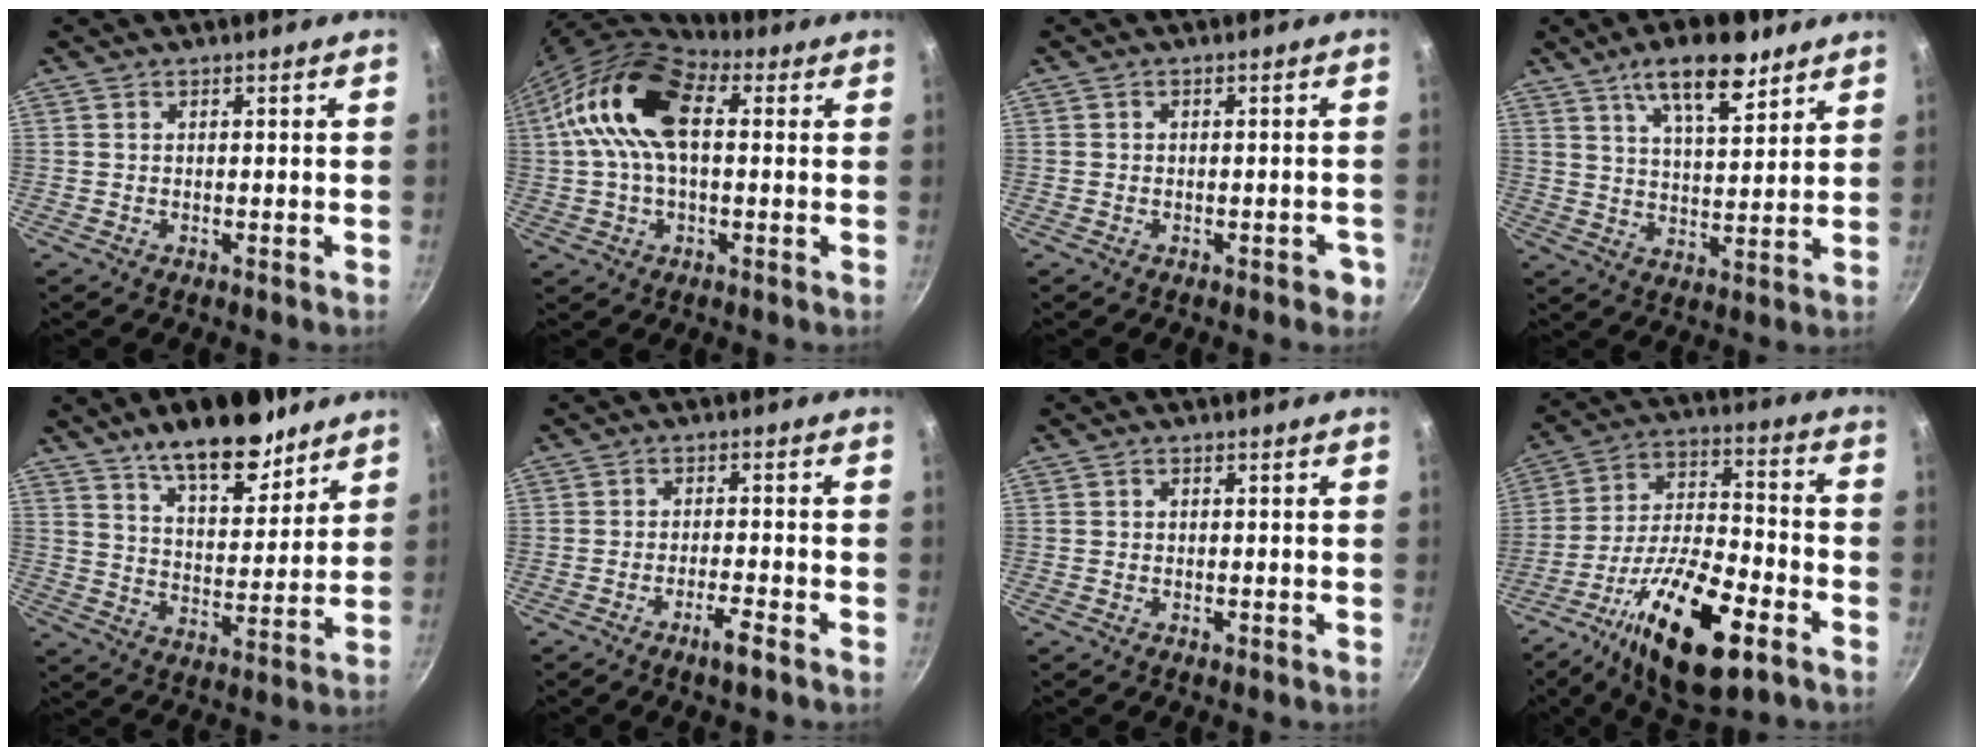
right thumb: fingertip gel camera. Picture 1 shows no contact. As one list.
[{"total": 15.7, "force": [2.7, 8.8, 12.7], "torque": [-0.228, 0.028, 0.031]}, {"total": 2.6, "force": [-1.3, 1.5, 1.8], "torque": [-0.007, 0.018, -0.007]}, {"total": 11.6, "force": [7.3, 4.3, 8.0], "torque": [-0.109, -0.034, 0.120]}, {"total": 14.9, "force": [10.4, 6.2, 8.6], "torque": [-0.093, -0.066, 0.164]}, {"total": 3.9, "force": [-2.4, 0.3, 3.0], "torque": [-0.054, 0.017, -0.039]}, {"total": 0.7, "force": [-0.3, 0.5, 0.5], "torque": [-0.006, 0.002, -0.005]}, {"total": 21.6, "force": [-10.6, 8.1, 17.0], "torque": [-0.284, 0.038, -0.185]}]